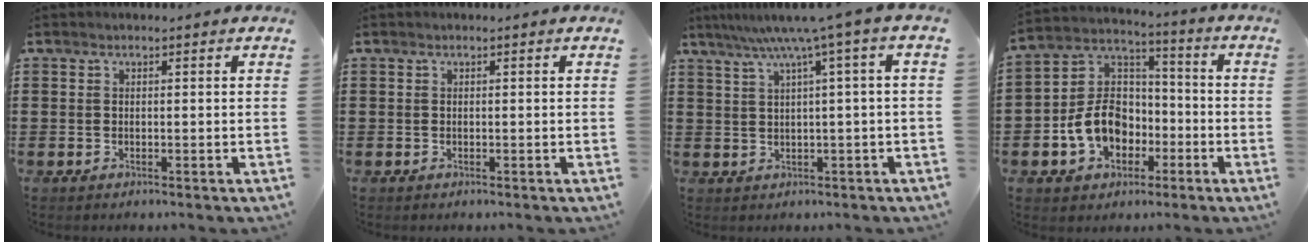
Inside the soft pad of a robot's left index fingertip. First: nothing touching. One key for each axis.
{"total": 0.0}
{"total": 5.7, "fx": 2.3, "fy": -0.9, "fz": 5.1, "tx": -0.104, "ty": -0.011, "tz": 0.032}
{"total": 10.0, "fx": -3.6, "fy": 7.9, "fz": 5.0, "tx": -0.137, "ty": 0.019, "tz": -0.071}